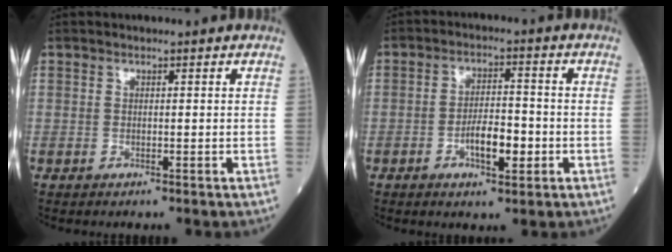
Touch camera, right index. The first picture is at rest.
{"total": 6.0, "force": [-2.0, 2.0, 5.3], "torque": [-0.090, 0.006, -0.032]}